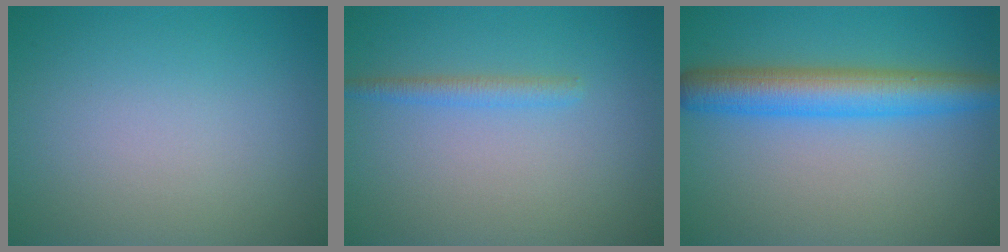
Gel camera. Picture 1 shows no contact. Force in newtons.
{"total": 1.6, "press": 1.6, "slide": 0.0}
{"total": 6.0, "press": 6.0, "slide": 0.1}